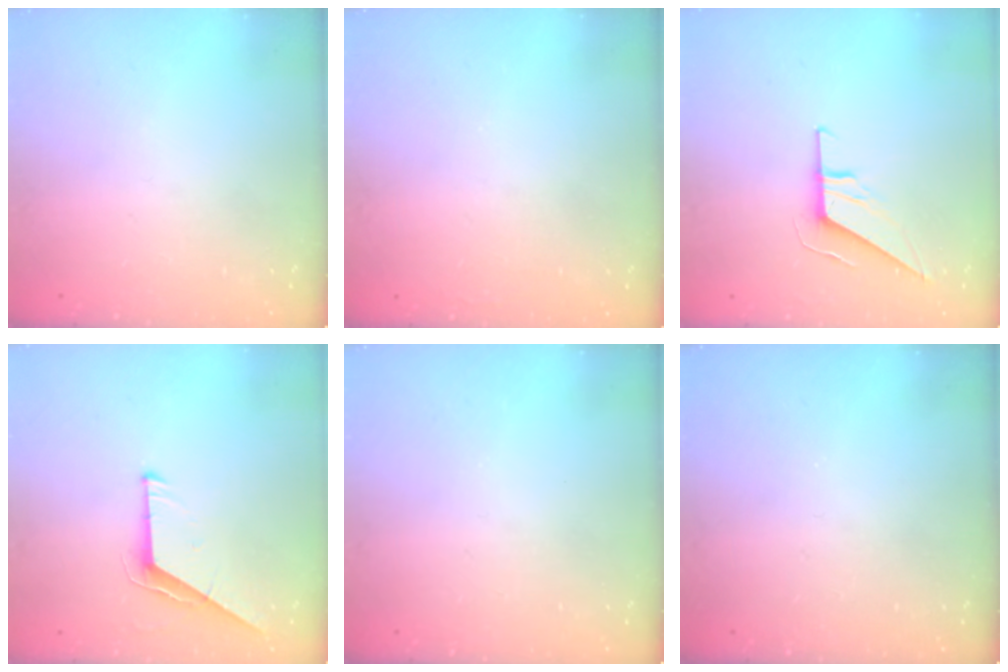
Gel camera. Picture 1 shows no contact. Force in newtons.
{"total": 1.6, "press": 1.6, "slide": 0.0}
{"total": 9.2, "press": 9.1, "slide": 0.9}
{"total": 6.2, "press": 6.2, "slide": 0.5}
{"total": 0.0}
{"total": 0.0}